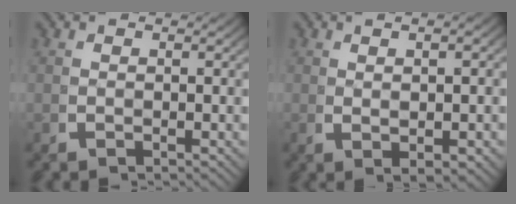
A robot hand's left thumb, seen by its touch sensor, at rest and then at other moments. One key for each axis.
{"total": 3.1, "fx": 0.3, "fy": 1.0, "fz": 2.9, "tx": -0.042, "ty": 0.003, "tz": 0.006}